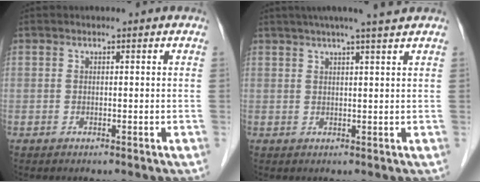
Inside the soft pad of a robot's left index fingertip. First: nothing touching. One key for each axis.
{"total": 7.5, "fx": 6.2, "fy": -0.9, "fz": 4.2, "tx": -0.063, "ty": 0.015, "tz": 0.078}